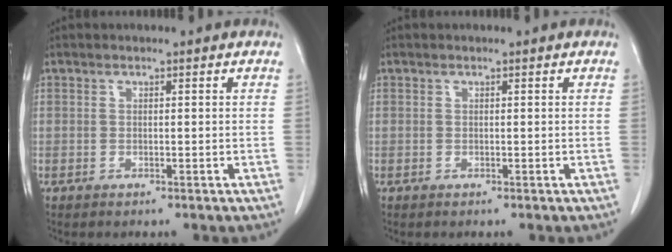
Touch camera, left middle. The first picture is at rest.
{"total": 0.0}